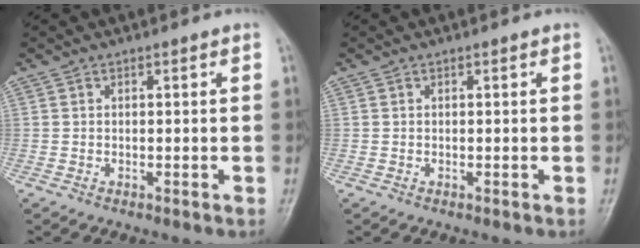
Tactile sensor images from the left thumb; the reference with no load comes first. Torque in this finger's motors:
{"motor_torque": [0.00, 0.00, 0.00, 0.00, 0.00]}